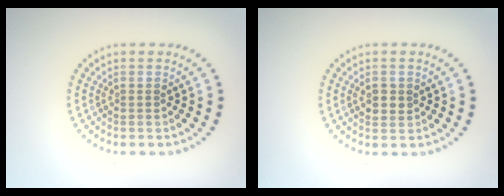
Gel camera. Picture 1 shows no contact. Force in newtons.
{"total": 1.6, "press": 1.6, "slide": 0.3}